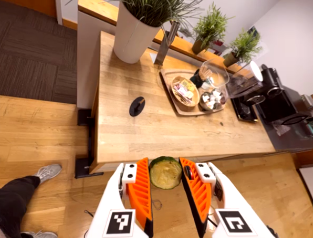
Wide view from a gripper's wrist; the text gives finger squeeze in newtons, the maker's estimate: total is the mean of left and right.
{"total": 6.0, "left": 5.7, "right": 6.3}